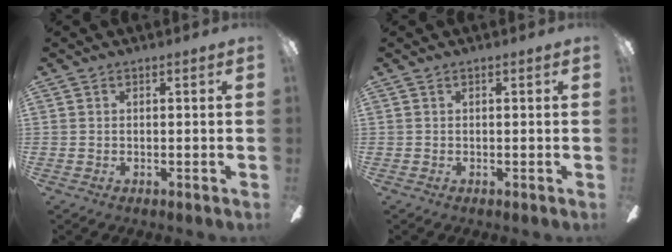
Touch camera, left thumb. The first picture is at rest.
{"total": 0.0}